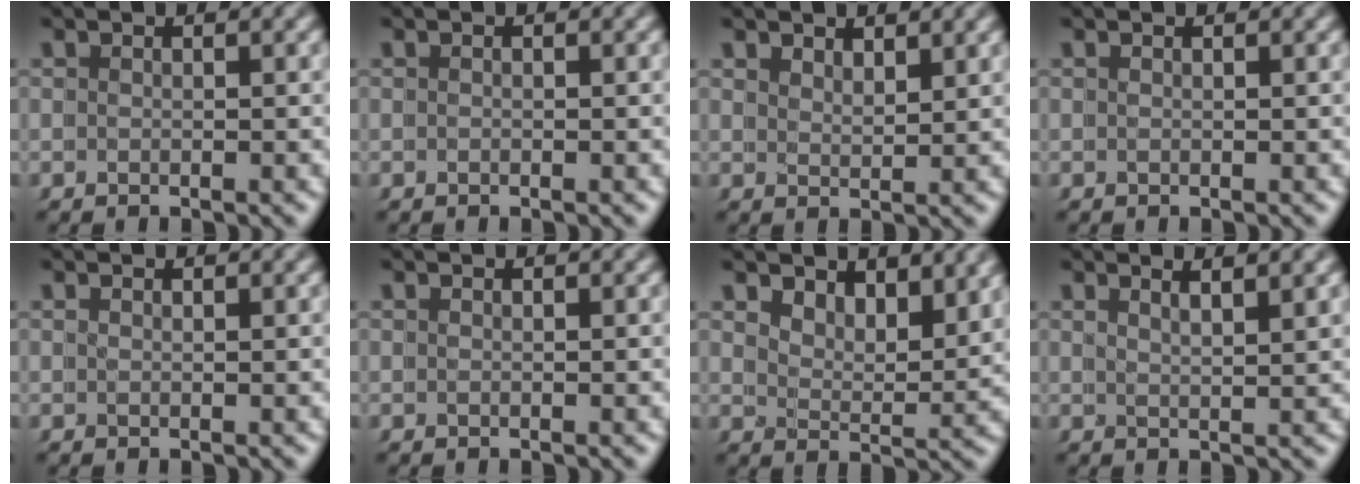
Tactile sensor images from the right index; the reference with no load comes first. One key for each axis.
{"total": 0.0}
{"total": 2.4, "fx": 1.9, "fy": -1.2, "fz": -0.9, "tx": 0.016, "ty": -0.006, "tz": 0.041}
{"total": 0.6, "fx": 0.2, "fy": -0.2, "fz": -0.6, "tx": 0.008, "ty": -0.001, "tz": 0.002}
{"total": 1.5, "fx": 0.1, "fy": -0.9, "fz": -1.2, "tx": 0.014, "ty": -0.004, "tz": 0.005}
{"total": 0.5, "fx": 0.3, "fy": 0.1, "fz": -0.4, "tx": 0.006, "ty": 0.001, "tz": 0.003}
{"total": 3.1, "fx": 3.0, "fy": -0.6, "fz": -0.6, "tx": 0.004, "ty": -0.011, "tz": 0.054}
{"total": 2.9, "fx": 1.6, "fy": -2.3, "fz": -0.7, "tx": 0.013, "ty": -0.004, "tz": 0.035}